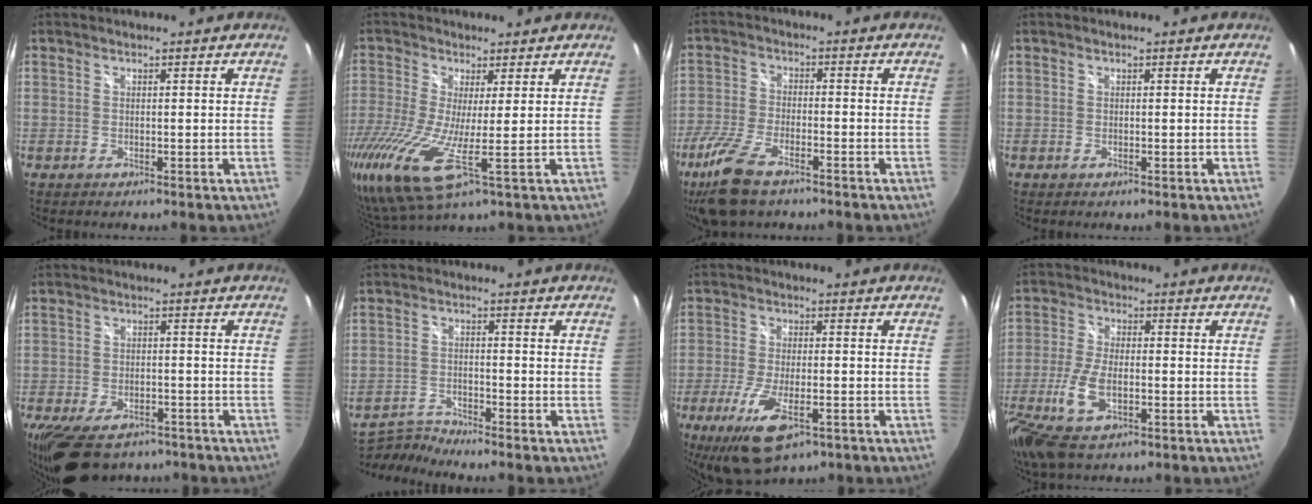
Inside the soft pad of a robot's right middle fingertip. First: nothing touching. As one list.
[{"total": 13.1, "force": [-2.7, 3.2, 12.4], "torque": [-0.270, -0.040, -0.055]}, {"total": 11.0, "force": [-7.4, 4.1, 7.0], "torque": [-0.171, -0.024, -0.149]}, {"total": 0.0}, {"total": 14.0, "force": [-9.8, 7.0, 7.1], "torque": [-0.163, -0.020, -0.154]}, {"total": 5.3, "force": [-5.3, -0.4, -0.1], "torque": [-0.018, 0.009, -0.112]}, {"total": 12.4, "force": [-6.5, 4.4, 9.6], "torque": [-0.208, -0.043, -0.113]}, {"total": 12.1, "force": [-4.9, 5.6, 9.6], "torque": [-0.209, -0.019, -0.093]}]